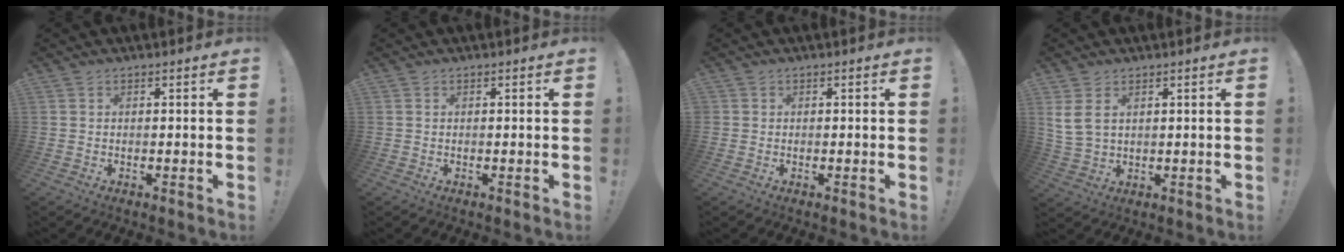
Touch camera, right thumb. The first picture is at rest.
{"total": 0.0}
{"total": 0.6, "force": [0.1, 0.6, 0.0], "torque": [-0.007, 0.003, 0.004]}
{"total": 5.7, "force": [2.7, 3.4, 3.8], "torque": [-0.067, -0.009, 0.053]}